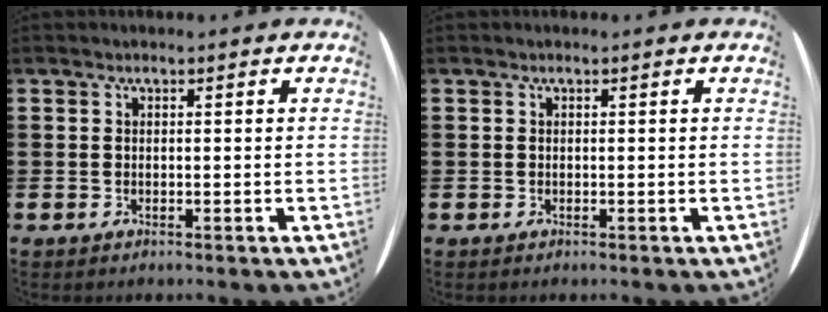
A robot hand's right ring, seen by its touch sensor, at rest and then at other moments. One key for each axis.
{"total": 0.0}